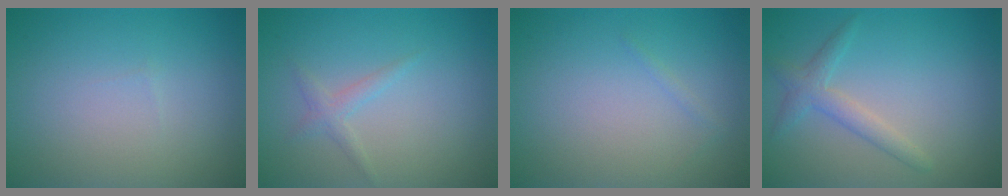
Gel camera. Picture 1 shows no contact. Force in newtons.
{"total": 1.3, "press": 1.3, "slide": 0.1}
{"total": 0.5, "press": 0.5, "slide": 0.0}
{"total": 2.2, "press": 2.2, "slide": 0.1}